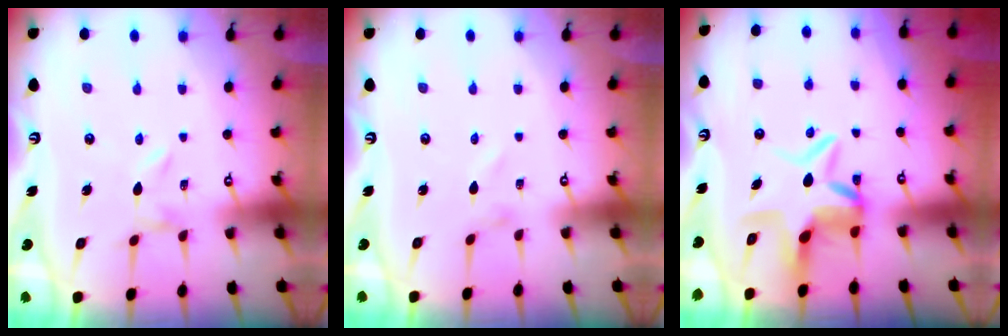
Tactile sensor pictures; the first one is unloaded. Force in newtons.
{"total": 1.3, "press": 1.3, "slide": 0.1}
{"total": 9.4, "press": 9.2, "slide": 2.3}